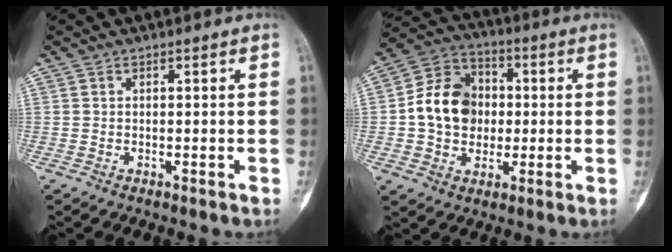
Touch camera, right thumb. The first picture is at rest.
{"total": 13.2, "force": [0.0, 10.7, 7.7], "torque": [-0.107, 0.026, -0.005]}